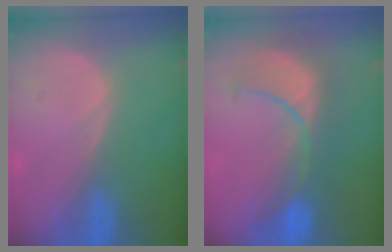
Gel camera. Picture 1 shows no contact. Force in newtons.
{"total": 8.8, "press": 8.8, "slide": 0.5}